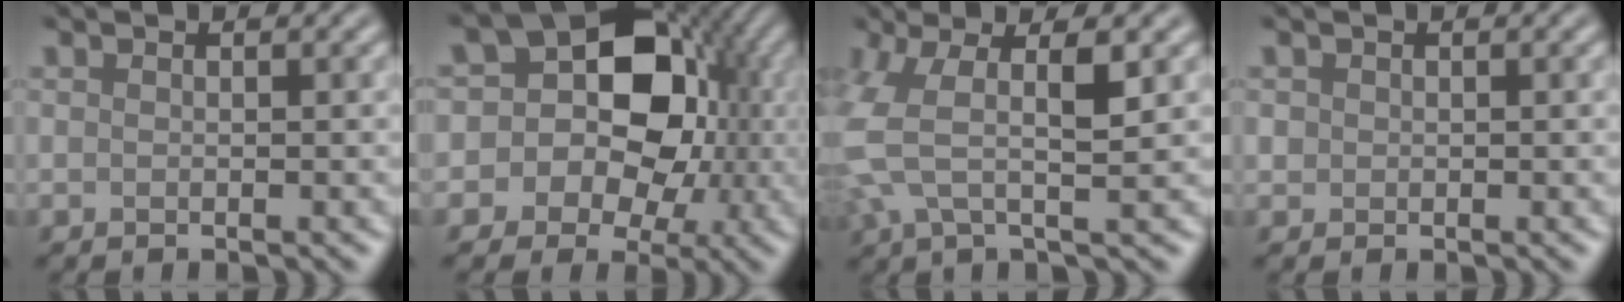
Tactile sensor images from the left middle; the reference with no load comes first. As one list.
[{"total": 10.5, "force": [0.7, 8.7, 5.7], "torque": [-0.049, 0.025, -0.019]}, {"total": 5.4, "force": [0.8, 1.7, 5.1], "torque": [-0.139, 0.006, 0.023]}, {"total": 0.7, "force": [0.0, 0.0, -0.7], "torque": [0.001, 0.006, 0.010]}]